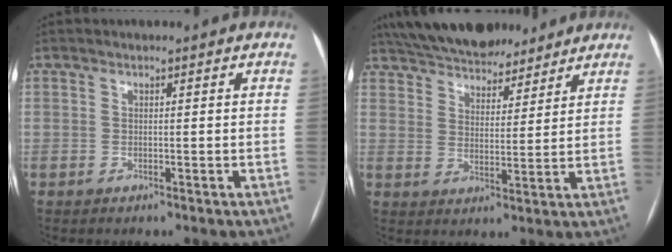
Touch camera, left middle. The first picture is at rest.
{"total": 16.4, "force": [14.3, 5.2, 6.1], "torque": [-0.114, 0.028, 0.223]}